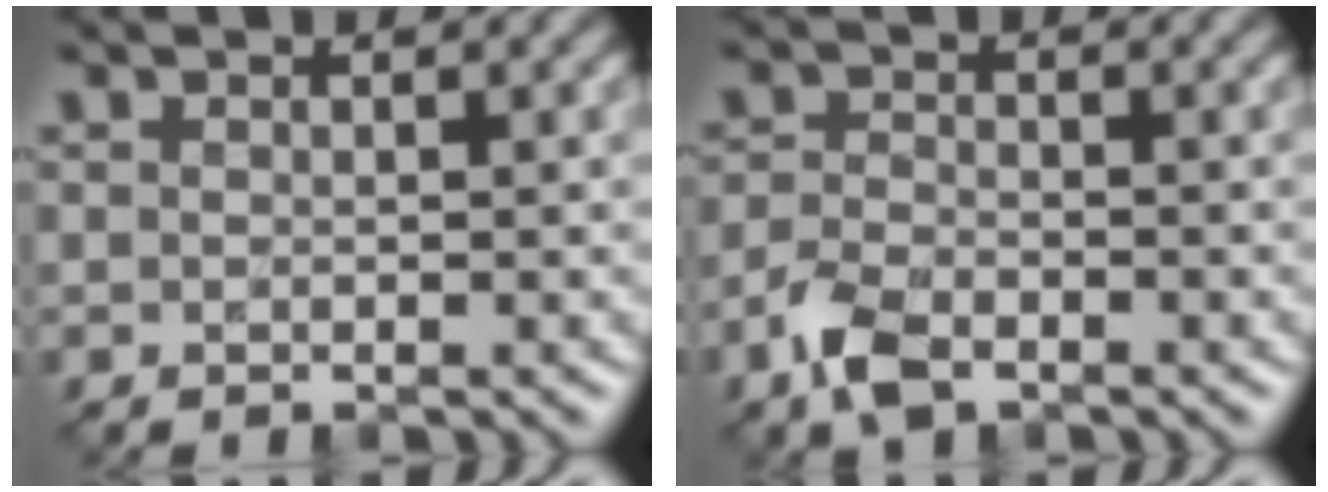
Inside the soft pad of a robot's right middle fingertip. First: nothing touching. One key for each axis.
{"total": 3.6, "fx": -2.4, "fy": 1.7, "fz": 2.1, "tx": -0.047, "ty": -0.003, "tz": -0.057}